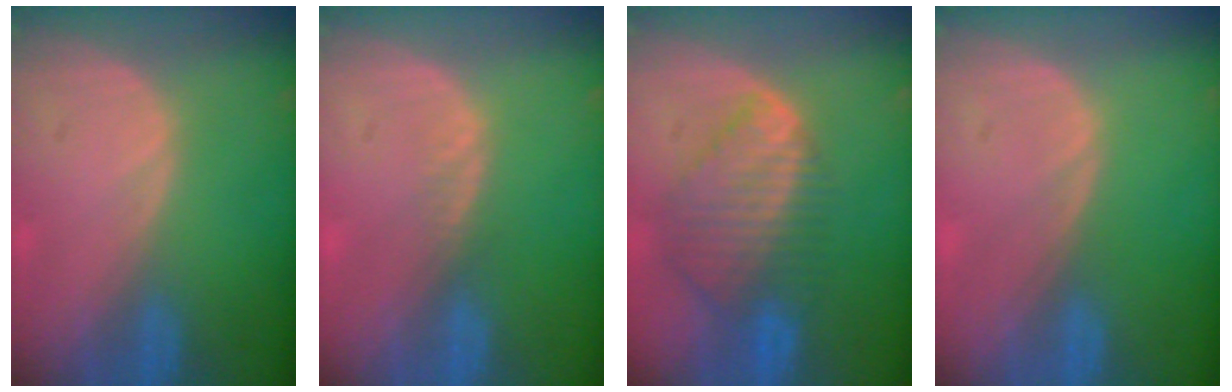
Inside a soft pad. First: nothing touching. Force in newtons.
{"total": 0.9, "press": 0.9, "slide": 0.2}
{"total": 8.7, "press": 7.7, "slide": 4.1}
{"total": 0.0}